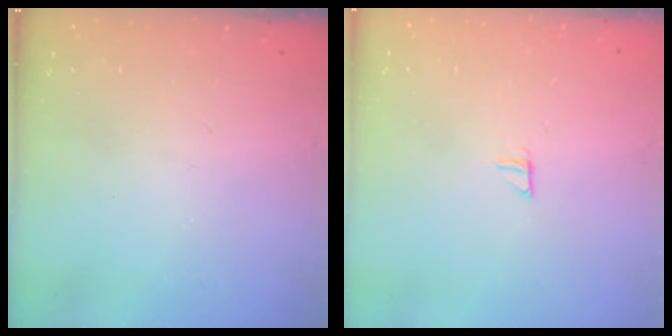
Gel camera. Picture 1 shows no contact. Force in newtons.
{"total": 5.4, "press": 5.4, "slide": 0.5}